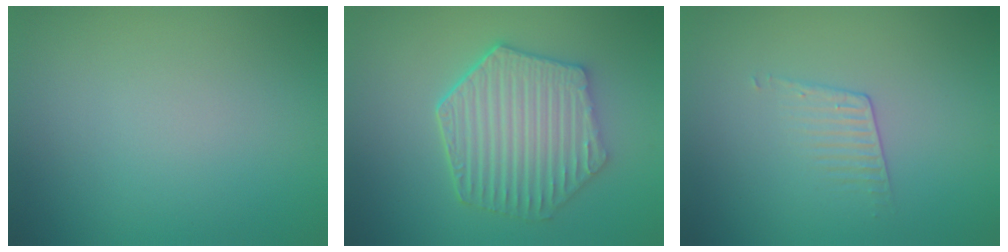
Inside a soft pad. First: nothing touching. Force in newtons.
{"total": 6.3, "press": 5.0, "slide": 3.7}
{"total": 1.1, "press": 0.4, "slide": 1.1}